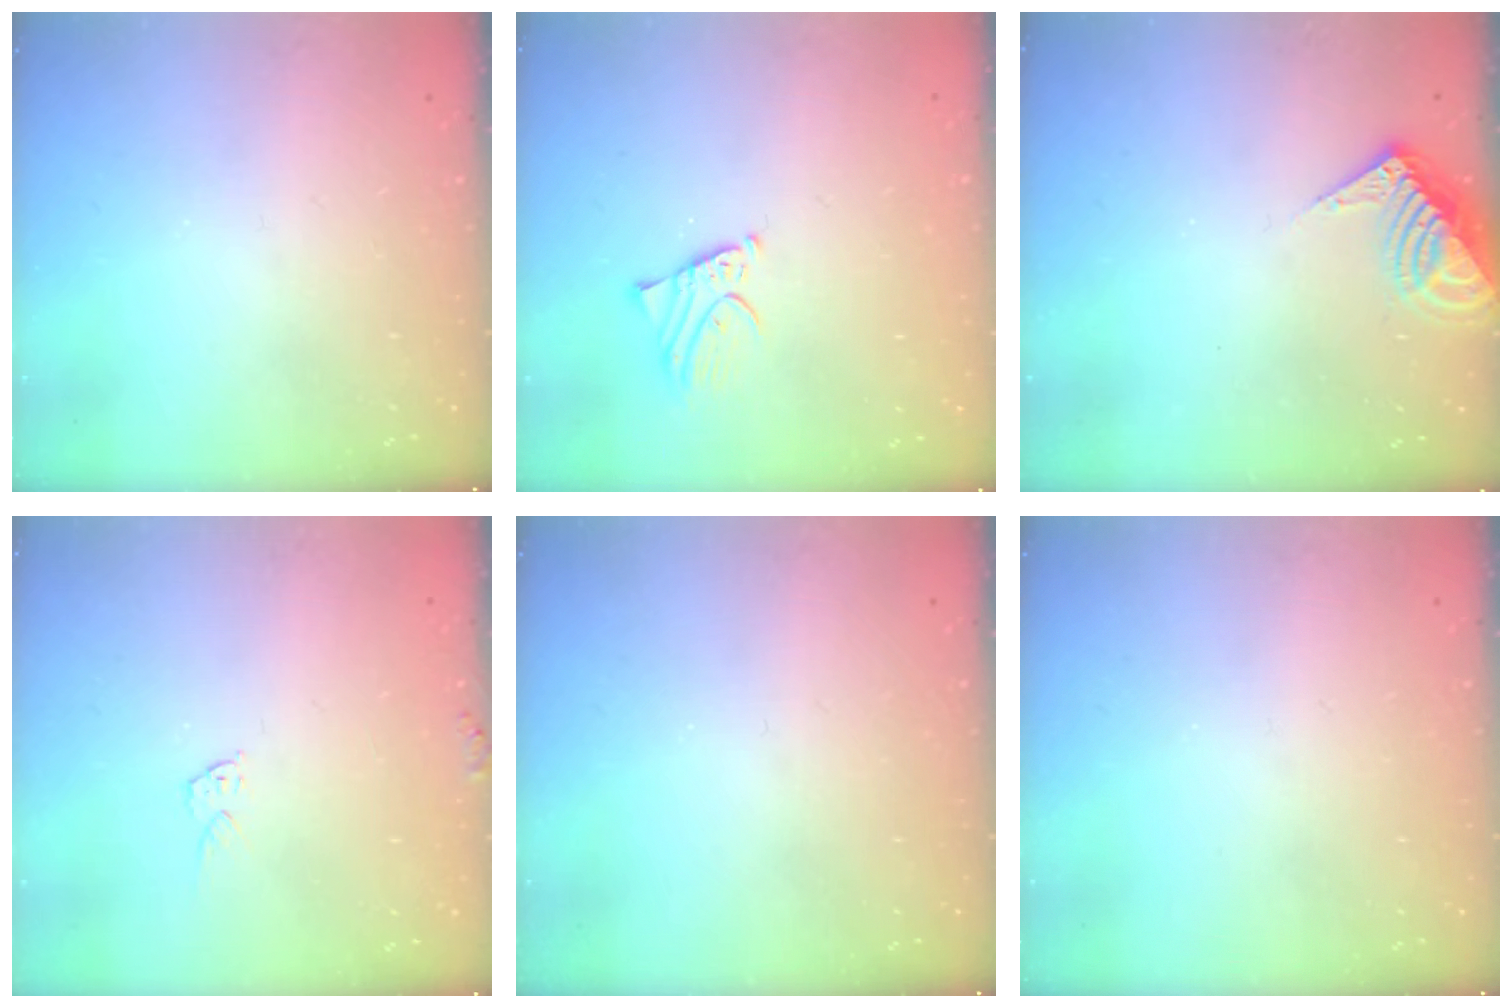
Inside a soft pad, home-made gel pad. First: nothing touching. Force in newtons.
{"total": 2.2, "press": 2.2, "slide": 0.1}
{"total": 8.0, "press": 8.0, "slide": 0.7}
{"total": 6.0, "press": 6.0, "slide": 0.2}
{"total": 0.0}
{"total": 0.0}